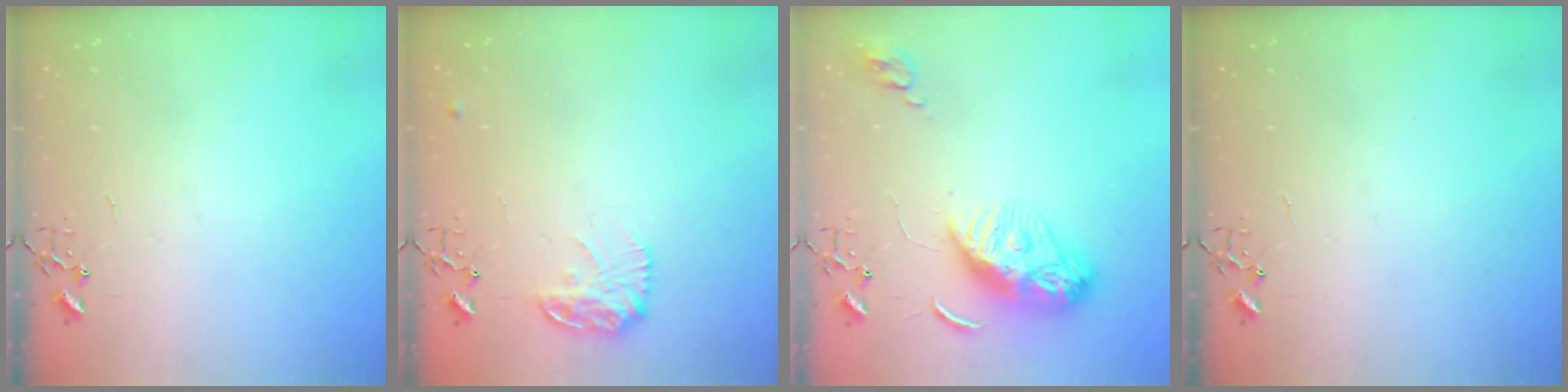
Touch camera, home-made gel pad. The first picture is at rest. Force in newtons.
{"total": 12.3, "press": 12.3, "slide": 0.5}
{"total": 11.9, "press": 11.9, "slide": 0.9}
{"total": 0.0}